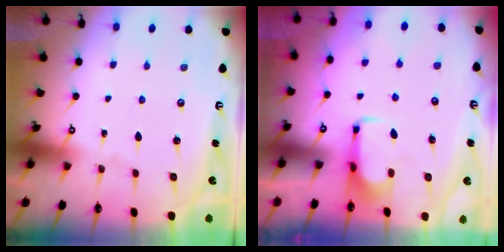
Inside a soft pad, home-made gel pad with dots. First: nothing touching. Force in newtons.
{"total": 1.9, "press": 1.8, "slide": 0.6}